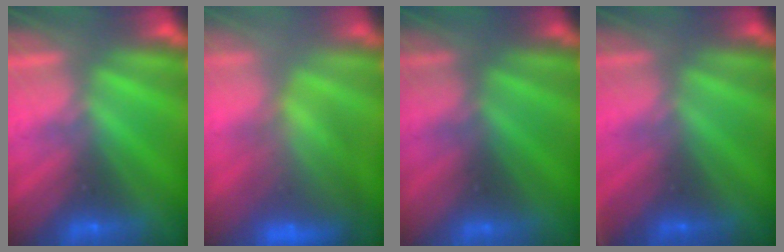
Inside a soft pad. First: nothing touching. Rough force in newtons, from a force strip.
{"total": 7.8}
{"total": 2.7}
{"total": 2.5}